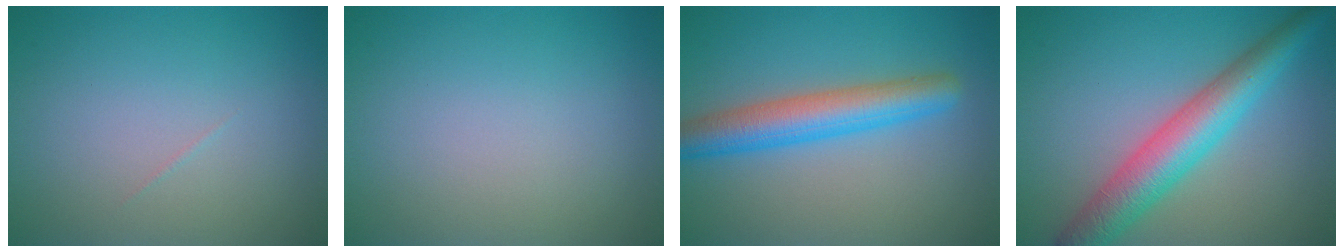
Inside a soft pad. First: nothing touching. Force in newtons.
{"total": 0.0}
{"total": 5.3, "press": 5.3, "slide": 0.1}
{"total": 6.4, "press": 6.4, "slide": 0.2}